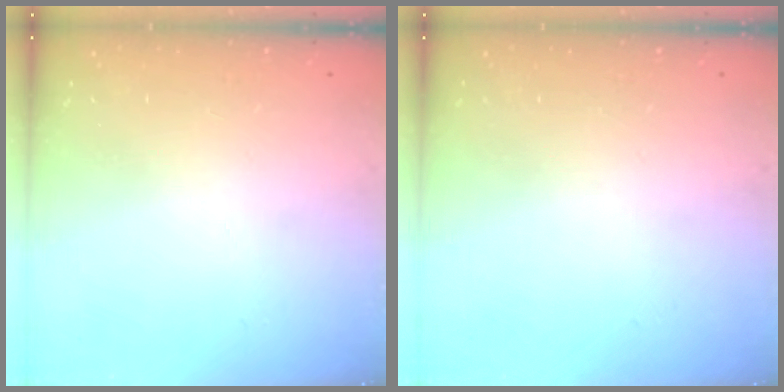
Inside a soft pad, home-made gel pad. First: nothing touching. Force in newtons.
{"total": 0.0}